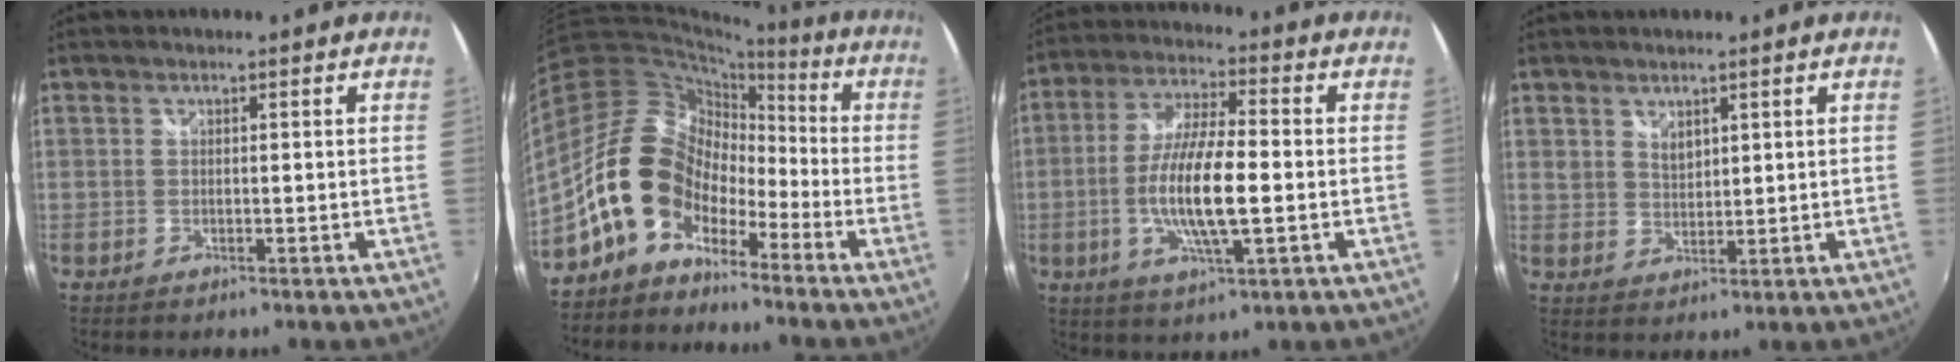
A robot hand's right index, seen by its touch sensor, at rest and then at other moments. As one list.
[{"total": 12.6, "force": [-7.2, 8.4, 6.1], "torque": [-0.107, 0.026, -0.143]}, {"total": 12.6, "force": [-2.2, 2.8, 12.1], "torque": [-0.242, -0.006, -0.044]}, {"total": 3.0, "force": [2.1, 1.9, 1.0], "torque": [-0.008, 0.000, 0.040]}]